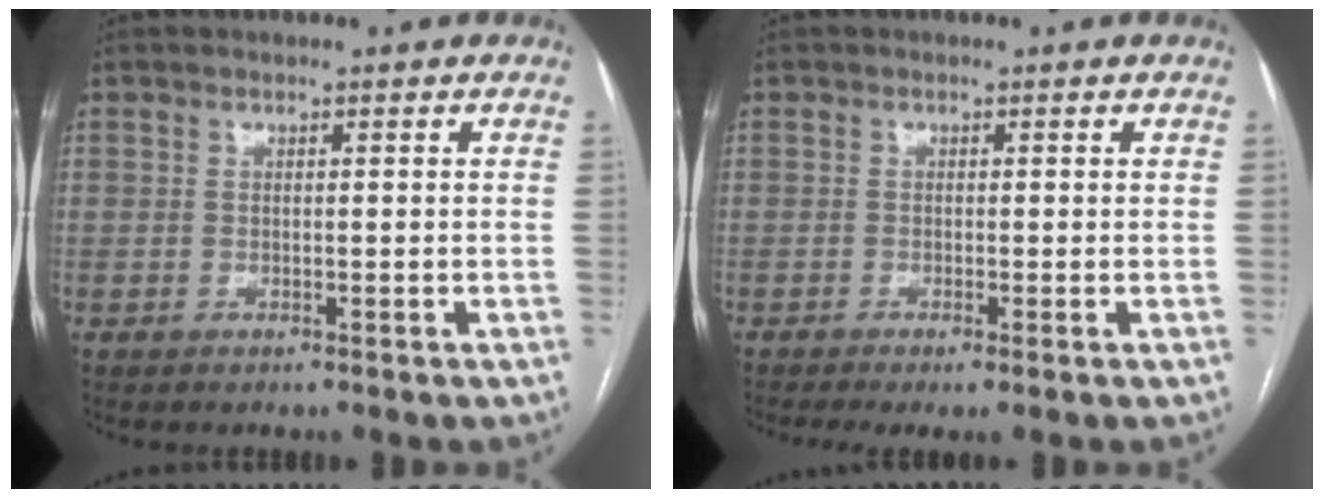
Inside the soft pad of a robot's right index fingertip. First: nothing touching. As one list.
[{"total": 2.7, "force": [-1.4, 0.4, 2.2], "torque": [-0.038, -0.008, -0.024]}]